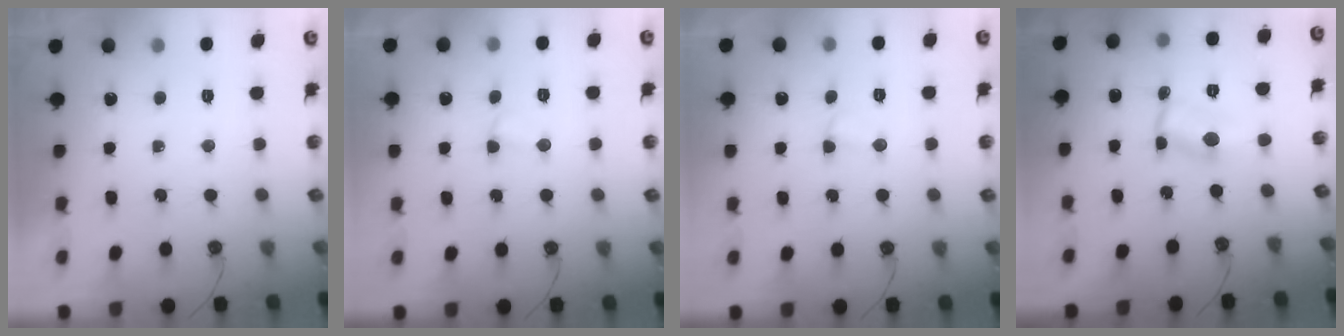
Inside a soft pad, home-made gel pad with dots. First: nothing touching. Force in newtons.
{"total": 2.7, "press": 2.7, "slide": 0.4}
{"total": 2.7, "press": 2.7, "slide": 0.4}
{"total": 1.0, "press": 0.8, "slide": 0.5}